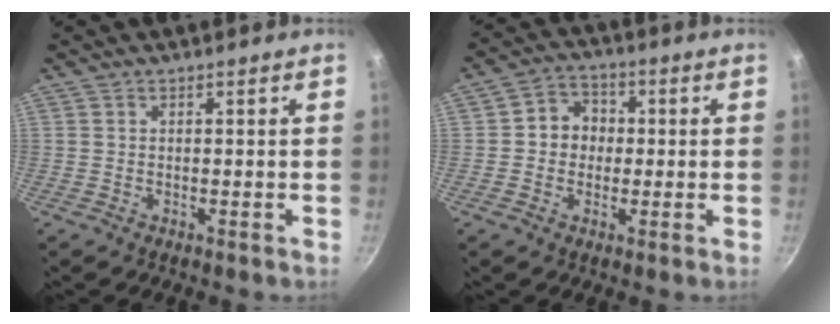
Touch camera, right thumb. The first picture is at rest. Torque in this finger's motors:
{"motor_torque": [-0.42, 0.52, 0.11, -0.10, 0.05]}